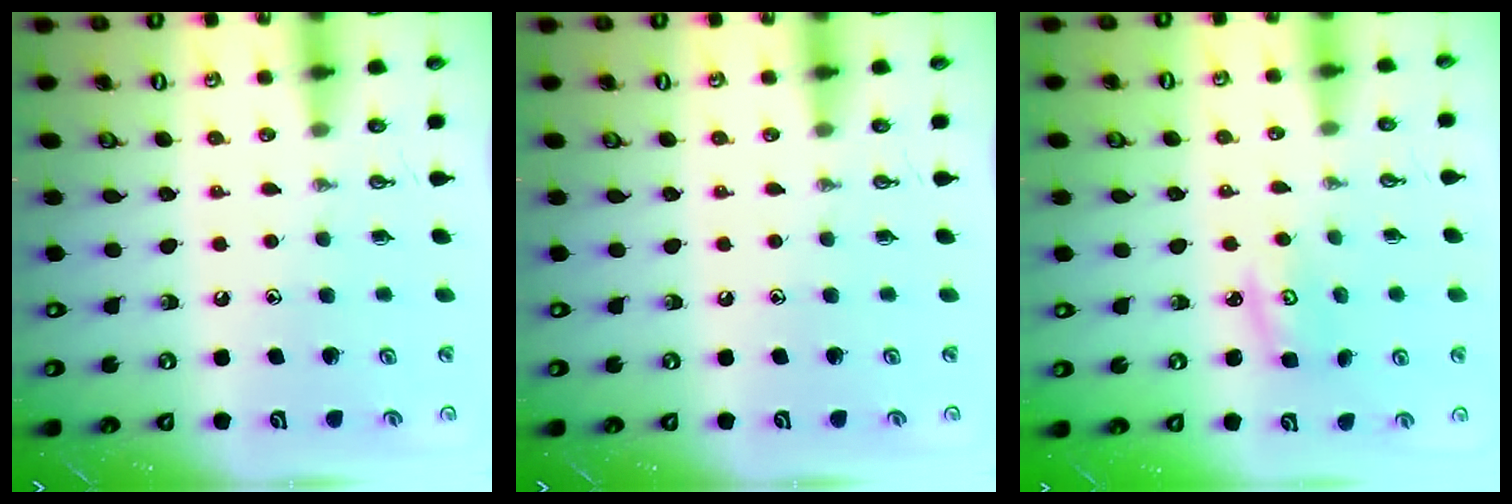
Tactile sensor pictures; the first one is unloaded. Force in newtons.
{"total": 0.0}
{"total": 3.1, "press": 3.1, "slide": 0.4}